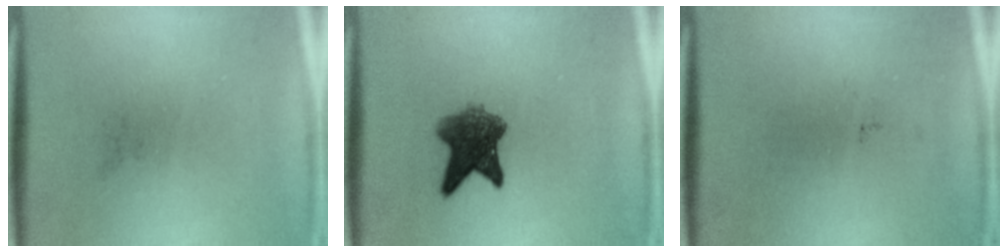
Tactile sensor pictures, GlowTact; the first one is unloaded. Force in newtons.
{"total": 6.3}
{"total": 0.0}